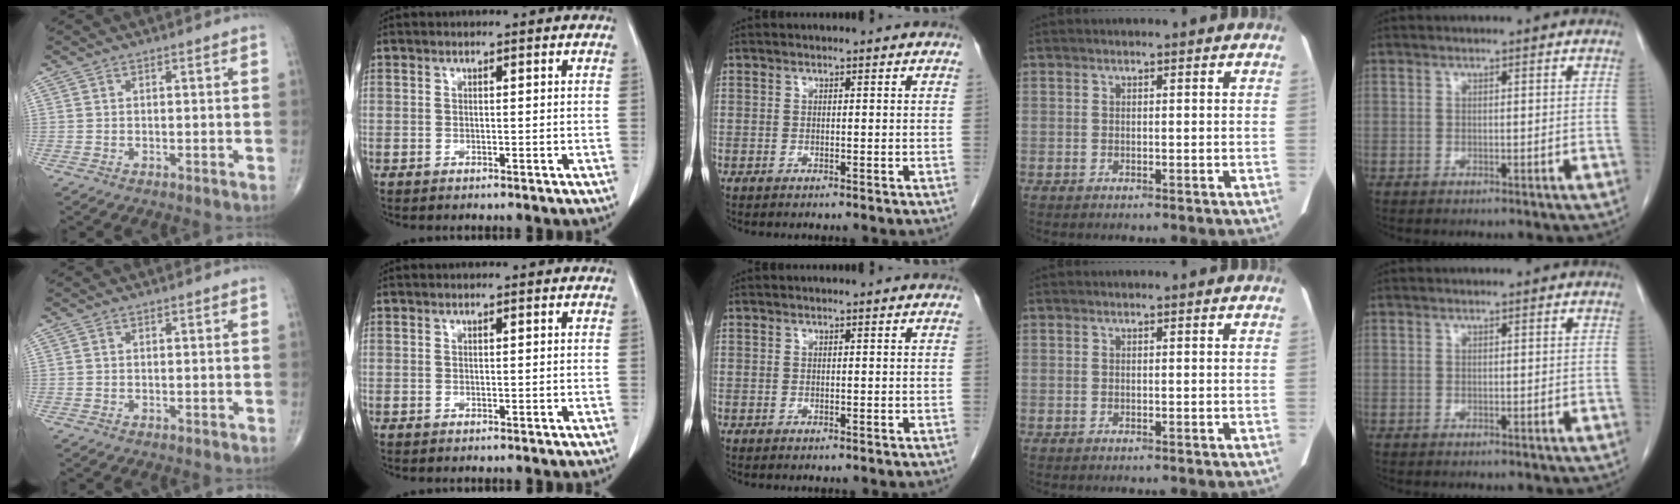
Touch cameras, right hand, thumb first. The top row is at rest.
{}